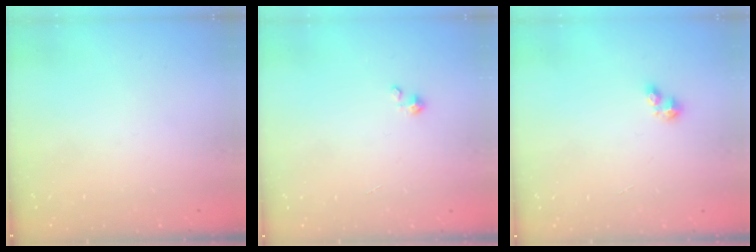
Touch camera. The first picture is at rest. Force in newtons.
{"total": 1.7, "press": 1.7, "slide": 0.1}
{"total": 2.6, "press": 2.5, "slide": 0.3}